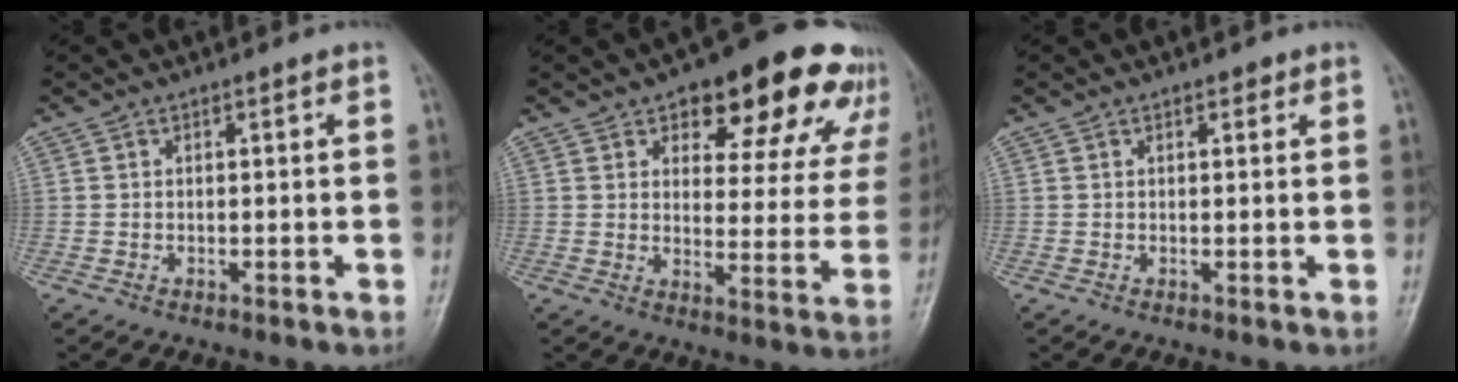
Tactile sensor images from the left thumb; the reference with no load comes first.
{"total": 20.7, "force": [13.2, 9.4, 12.9], "torque": [-0.112, -0.038, 0.161]}
{"total": 1.3, "force": [0.8, 0.7, 0.7], "torque": [-0.003, -0.003, 0.008]}